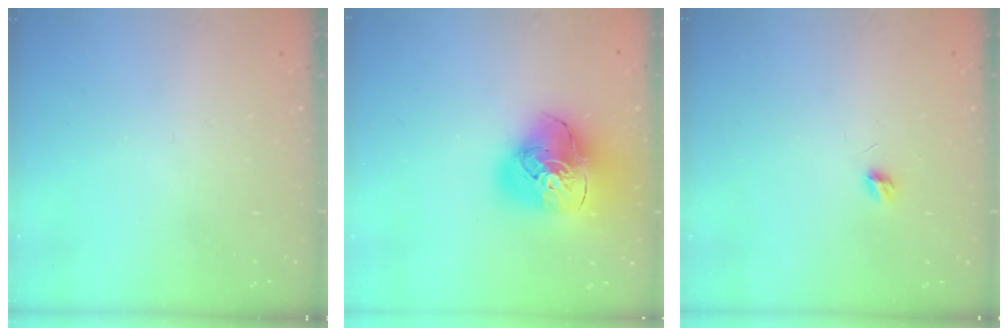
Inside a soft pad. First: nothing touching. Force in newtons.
{"total": 20.4, "press": 20.2, "slide": 2.5}
{"total": 3.9, "press": 3.9, "slide": 0.3}